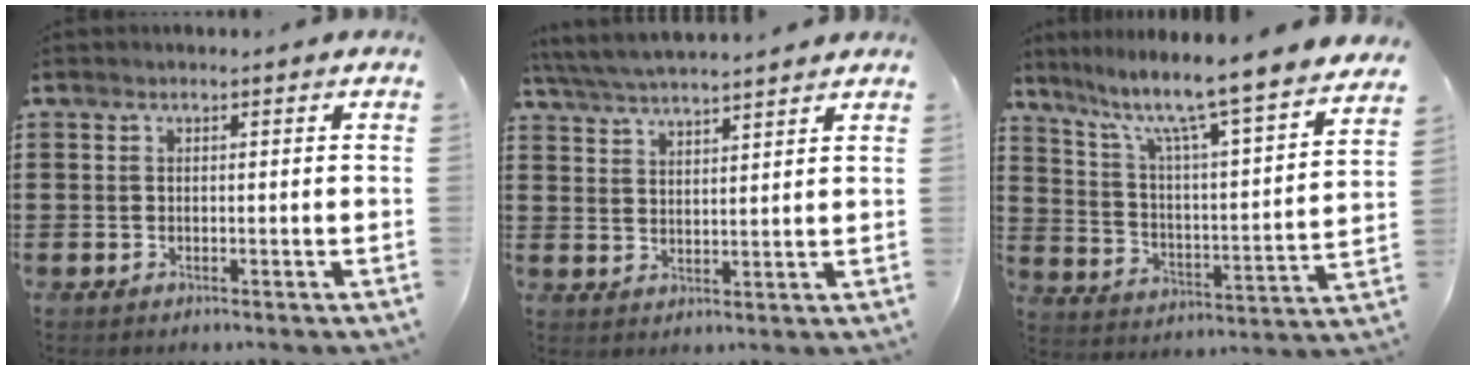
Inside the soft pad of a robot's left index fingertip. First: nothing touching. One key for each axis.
{"total": 4.7, "fx": 4.5, "fy": -0.2, "fz": 1.2, "tx": -0.039, "ty": -0.020, "tz": 0.080}
{"total": 8.3, "fx": 6.9, "fy": -0.7, "fz": 4.6, "tx": -0.111, "ty": -0.069, "tz": 0.102}